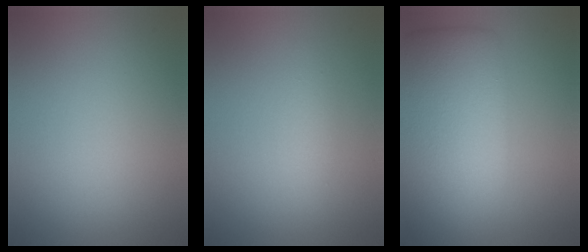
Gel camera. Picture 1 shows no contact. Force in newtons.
{"total": 1.4, "press": 1.4, "slide": 0.1}
{"total": 11.0, "press": 11.0, "slide": 0.5}